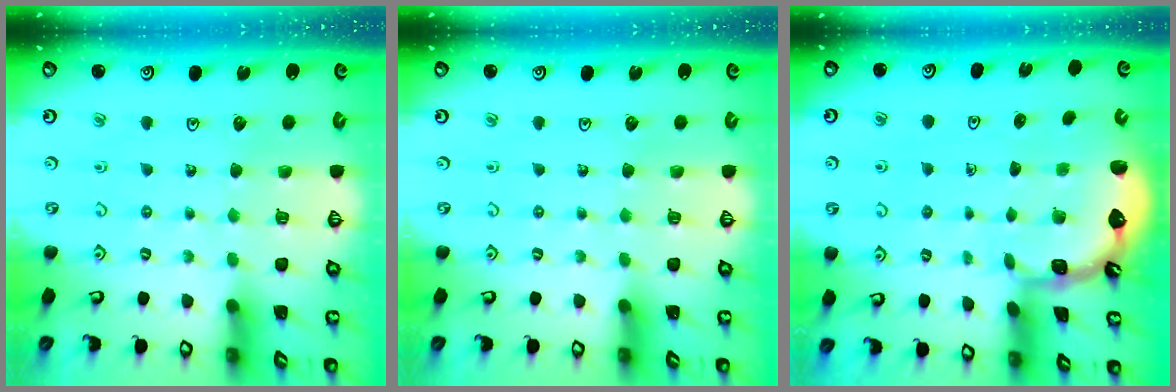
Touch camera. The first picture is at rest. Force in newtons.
{"total": 0.0}
{"total": 1.4, "press": 1.3, "slide": 0.1}